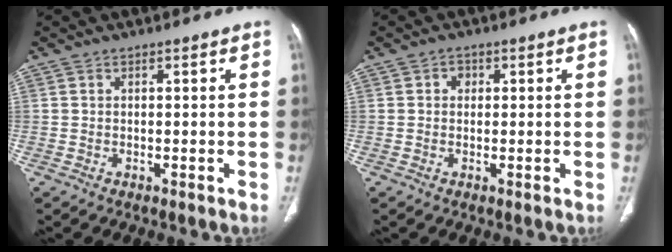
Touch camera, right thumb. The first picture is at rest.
{"total": 1.3, "force": [0.3, 1.2, 0.6], "torque": [-0.001, 0.002, 0.001]}